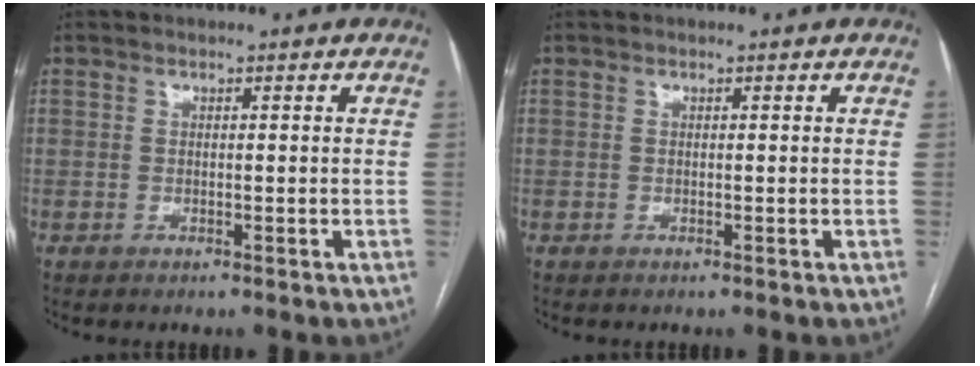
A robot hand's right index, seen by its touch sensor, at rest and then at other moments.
{"total": 0.0}